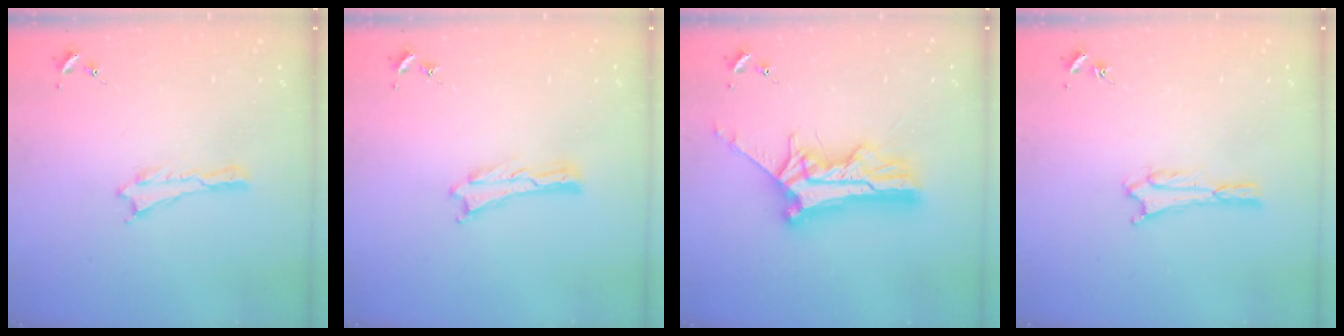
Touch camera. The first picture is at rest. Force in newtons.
{"total": 0.0}
{"total": 11.9, "press": 11.8, "slide": 1.0}
{"total": 1.9, "press": 1.9, "slide": 0.2}